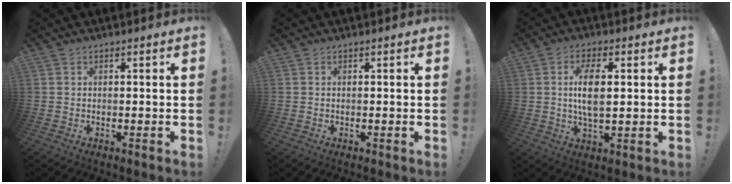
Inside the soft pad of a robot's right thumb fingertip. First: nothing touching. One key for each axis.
{"total": 0.0}
{"total": 9.2, "fx": 1.4, "fy": 4.1, "fz": 8.0, "tx": -0.131, "ty": -0.008, "tz": 0.018}